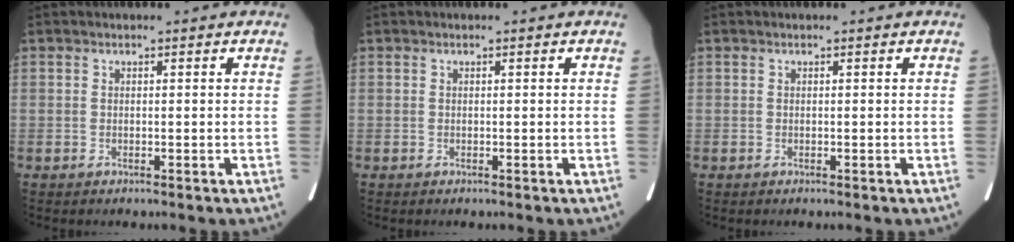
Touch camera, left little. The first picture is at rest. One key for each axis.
{"total": 0.0}
{"total": 0.0}